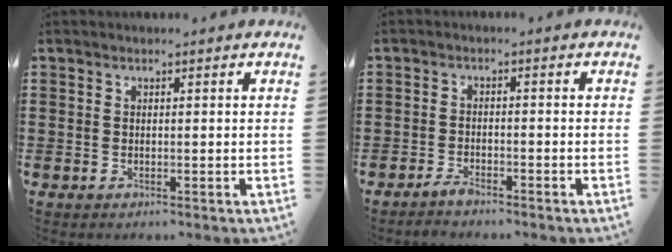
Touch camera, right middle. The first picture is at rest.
{"total": 2.0, "force": [-1.8, 0.3, 0.8], "torque": [-0.016, 0.003, -0.036]}